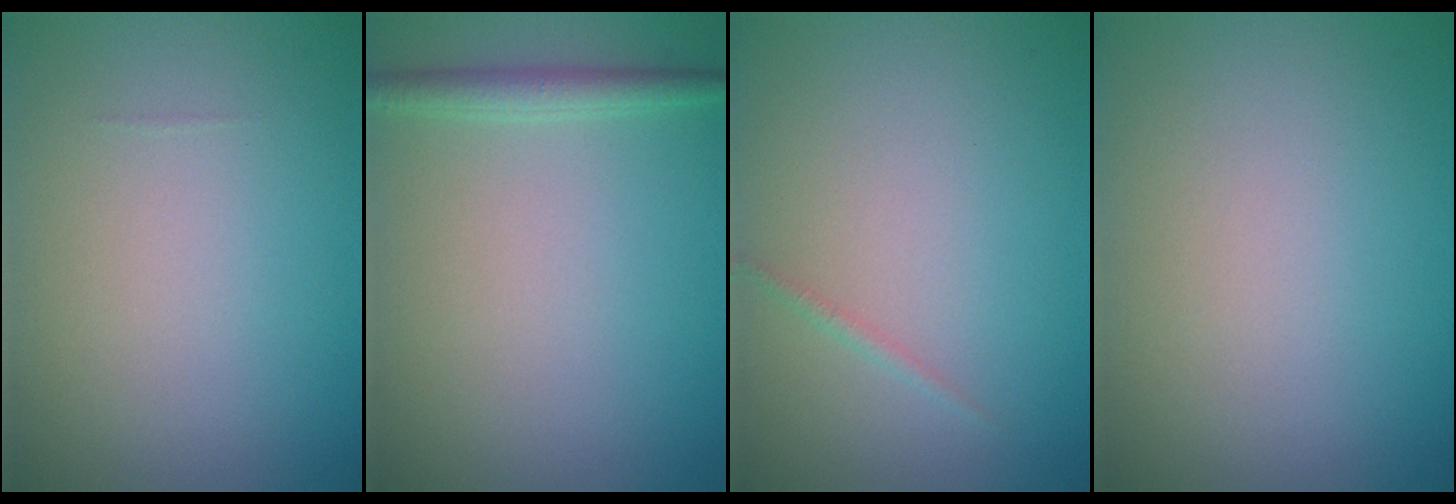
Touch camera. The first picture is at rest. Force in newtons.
{"total": 1.9, "press": 1.9, "slide": 0.1}
{"total": 0.6, "press": 0.6, "slide": 0.0}
{"total": 0.0}